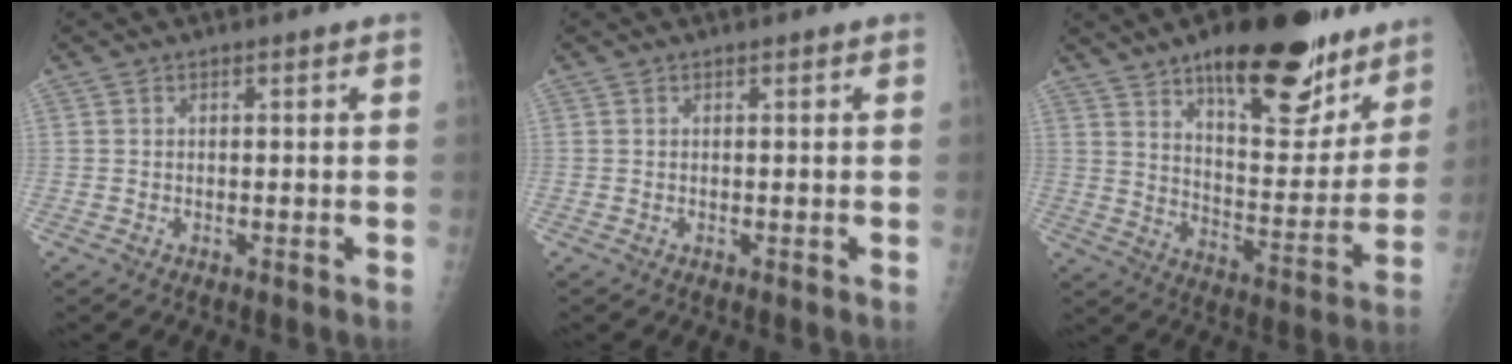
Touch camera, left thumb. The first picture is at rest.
{"total": 0.0}
{"total": 24.6, "force": [16.2, 9.7, 15.7], "torque": [-0.176, -0.076, 0.243]}